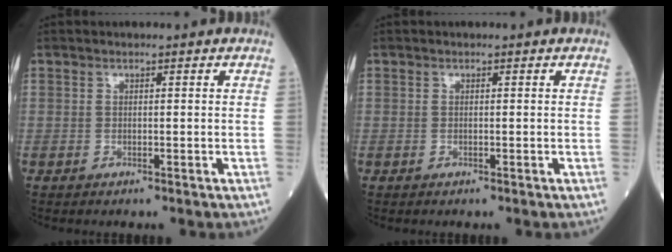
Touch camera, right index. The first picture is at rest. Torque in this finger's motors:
{"motor_torque": [0.06, -0.01, 0.06, -0.01]}